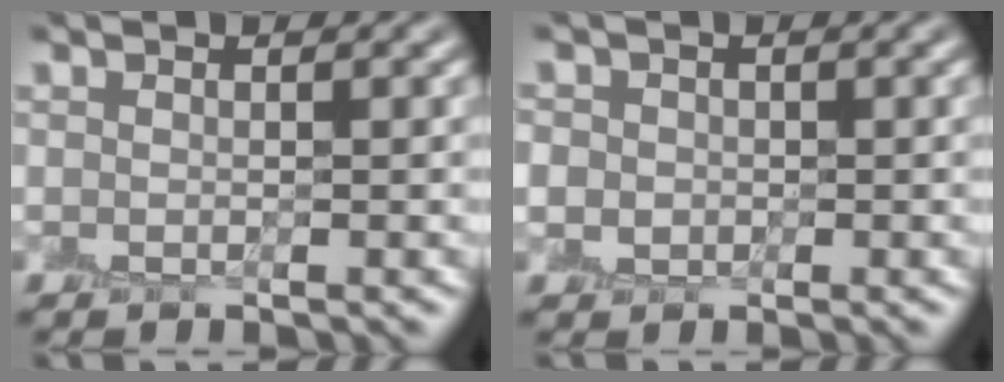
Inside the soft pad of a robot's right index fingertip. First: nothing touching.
{"total": 1.7, "force": [-0.2, 1.6, 0.4], "torque": [-0.001, 0.001, -0.002]}